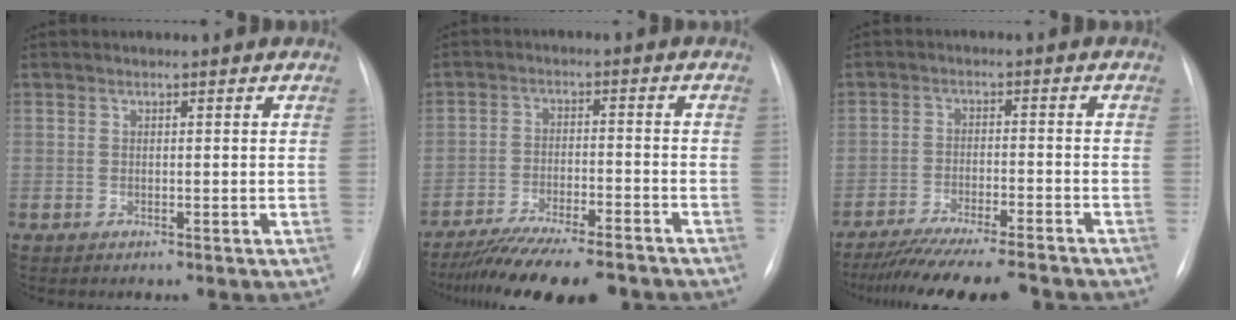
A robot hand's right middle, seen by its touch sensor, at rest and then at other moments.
{"total": 15.6, "force": [-13.5, 2.3, 7.5], "torque": [-0.134, -0.017, -0.203]}
{"total": 15.2, "force": [-13.5, 1.1, 6.8], "torque": [-0.115, -0.029, -0.197]}